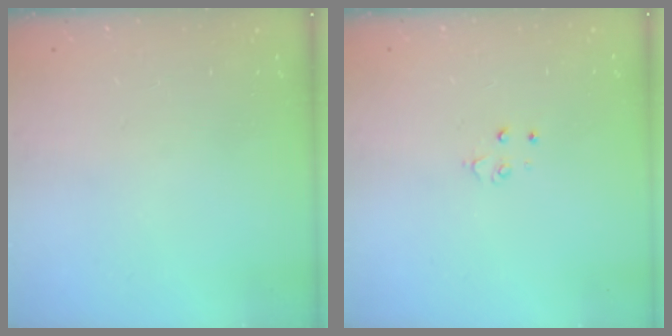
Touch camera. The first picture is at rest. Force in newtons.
{"total": 2.8, "press": 2.8, "slide": 0.3}